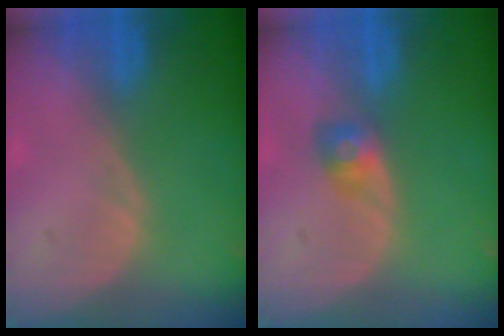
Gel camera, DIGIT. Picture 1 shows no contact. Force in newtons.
{"total": 3.0, "press": 2.6, "slide": 1.4}